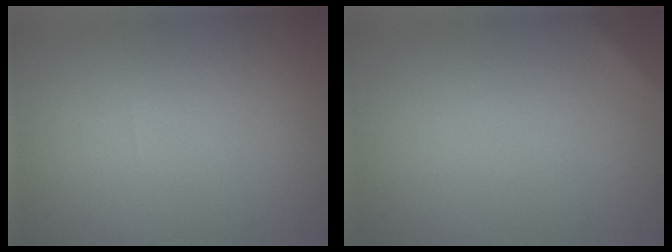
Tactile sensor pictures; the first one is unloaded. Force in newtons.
{"total": 2.3, "press": 2.3, "slide": 0.1}